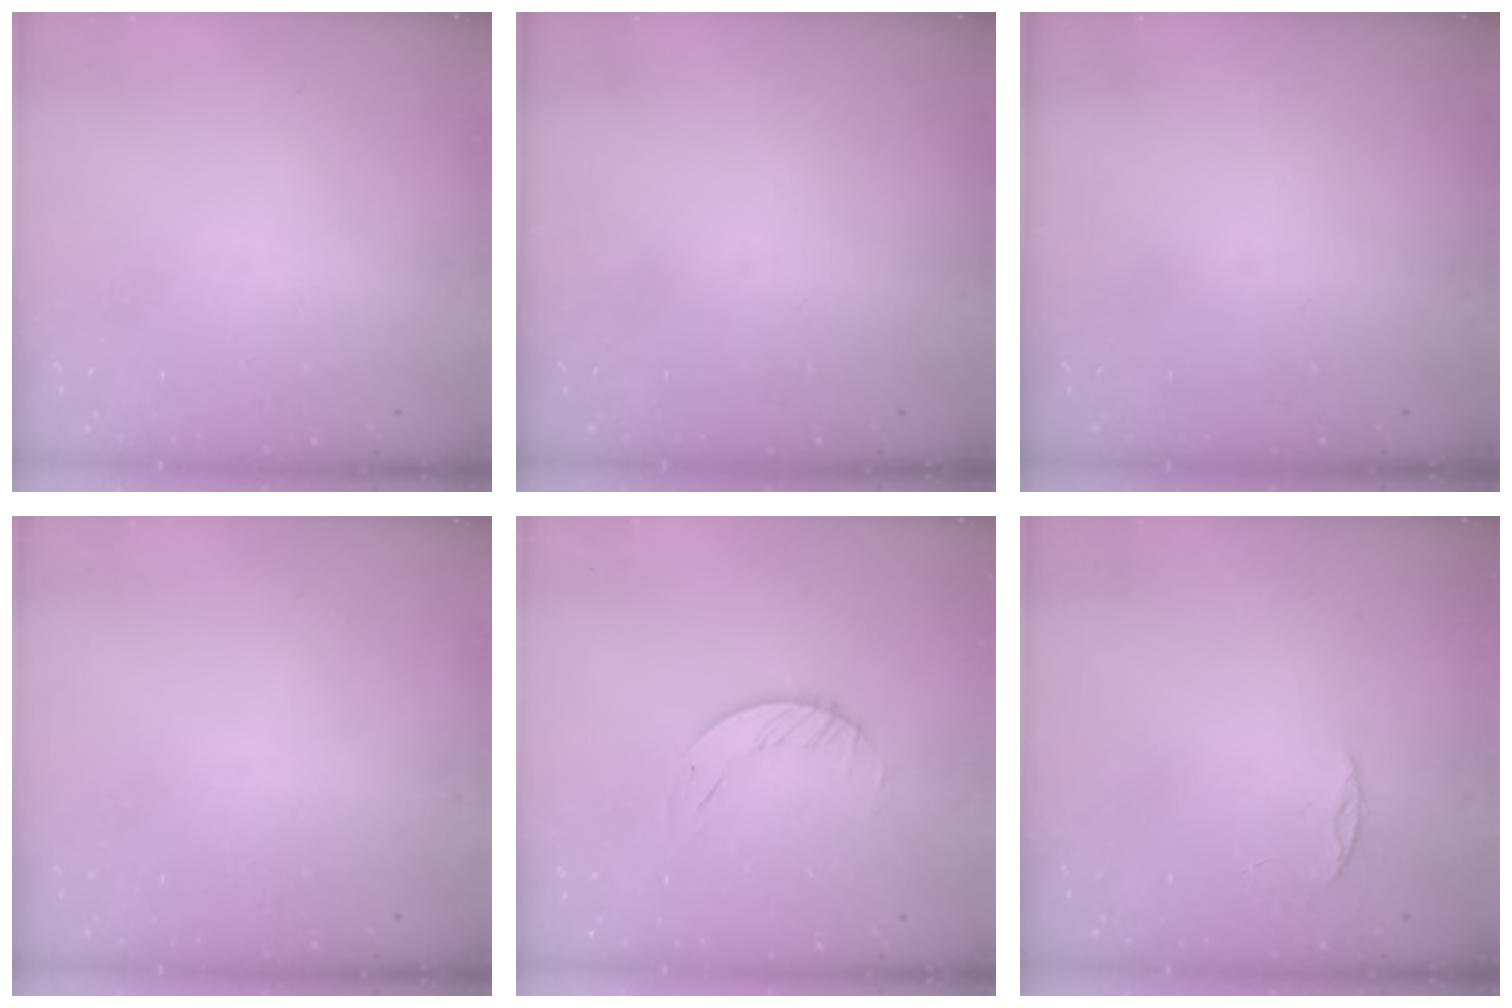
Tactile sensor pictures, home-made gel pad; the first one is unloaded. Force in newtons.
{"total": 0.0}
{"total": 0.0}
{"total": 0.0}
{"total": 2.3, "press": 2.3, "slide": 0.3}
{"total": 2.4, "press": 2.4, "slide": 0.2}